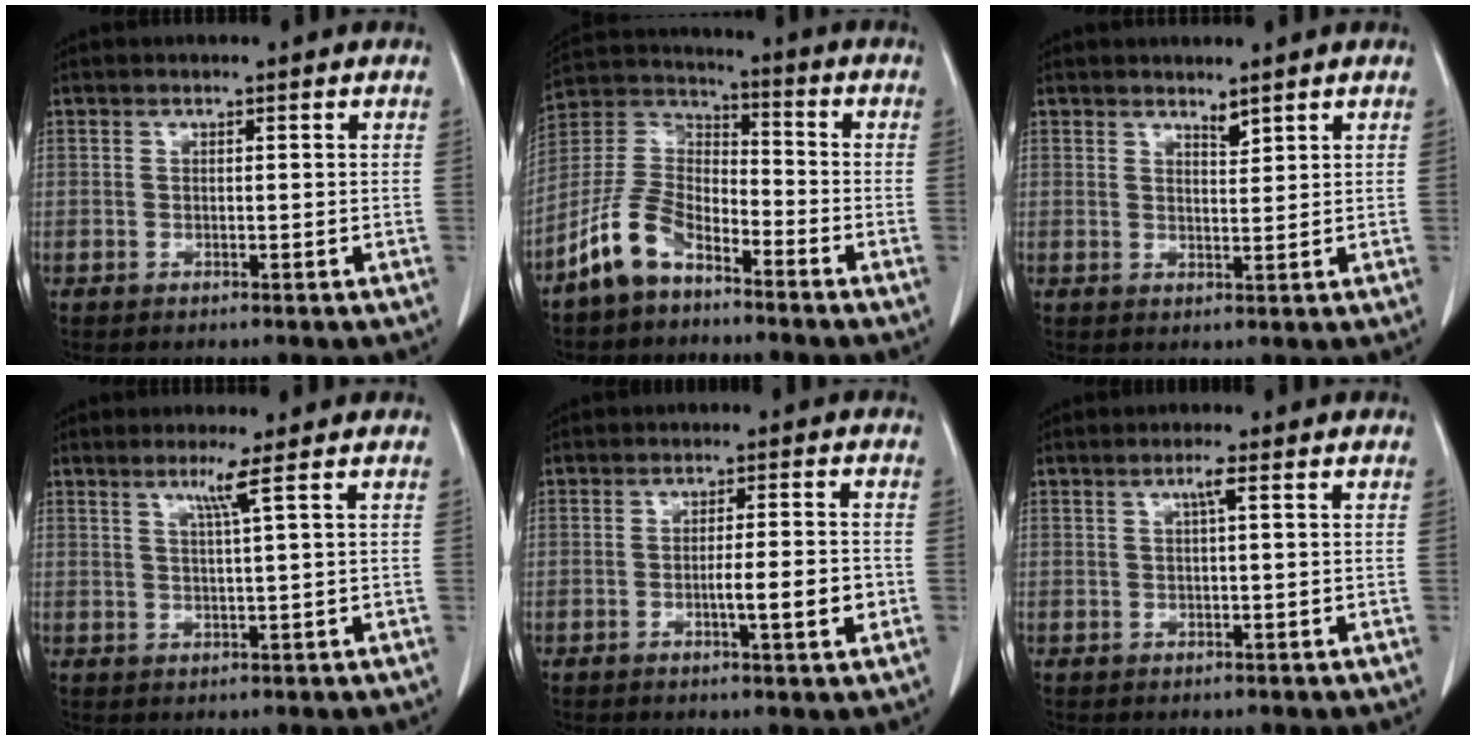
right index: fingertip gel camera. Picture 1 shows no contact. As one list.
[{"total": 11.1, "force": [-7.3, 5.3, 6.5], "torque": [-0.157, 0.013, -0.151]}, {"total": 2.0, "force": [1.8, 0.6, 0.9], "torque": [-0.018, -0.006, 0.036]}, {"total": 3.2, "force": [1.6, -0.8, 2.6], "torque": [-0.054, -0.006, 0.035]}, {"total": 6.3, "force": [-1.6, 0.8, 6.0], "torque": [-0.093, 0.001, -0.021]}, {"total": 2.0, "force": [0.7, 0.2, 1.9], "torque": [-0.038, 0.004, 0.015]}]